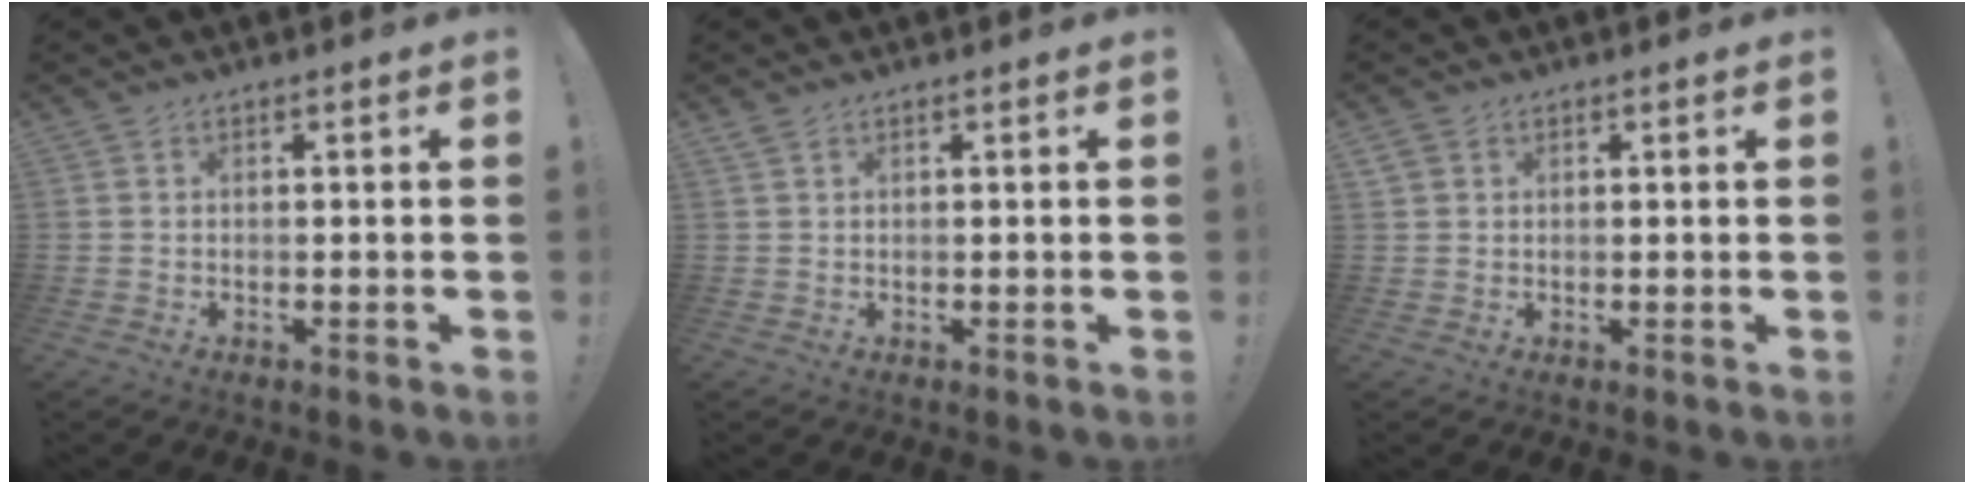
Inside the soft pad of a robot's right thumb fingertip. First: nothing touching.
{"total": 1.3, "force": [0.9, 0.5, 0.8], "torque": [-0.017, 0.001, 0.018]}
{"total": 2.1, "force": [1.4, 1.4, 0.5], "torque": [-0.006, -0.004, 0.026]}